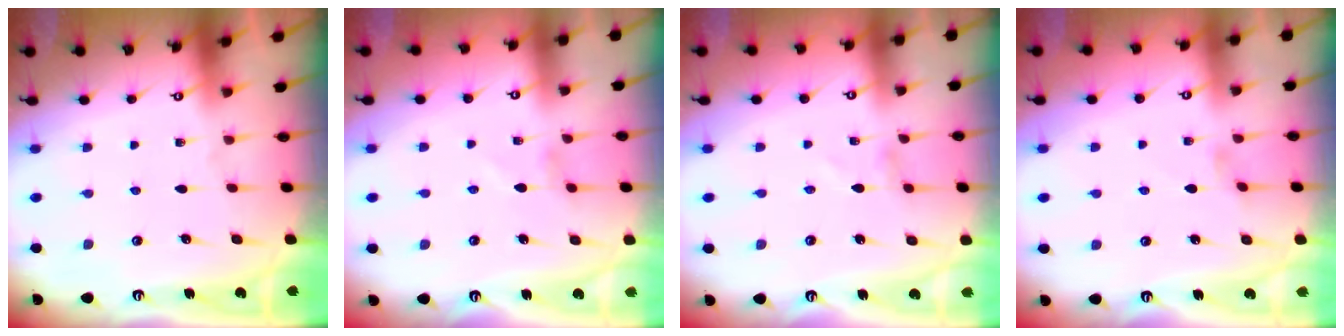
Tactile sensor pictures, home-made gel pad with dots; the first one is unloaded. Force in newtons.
{"total": 1.8, "press": 1.8, "slide": 0.4}
{"total": 1.2, "press": 1.2, "slide": 0.1}
{"total": 0.0}